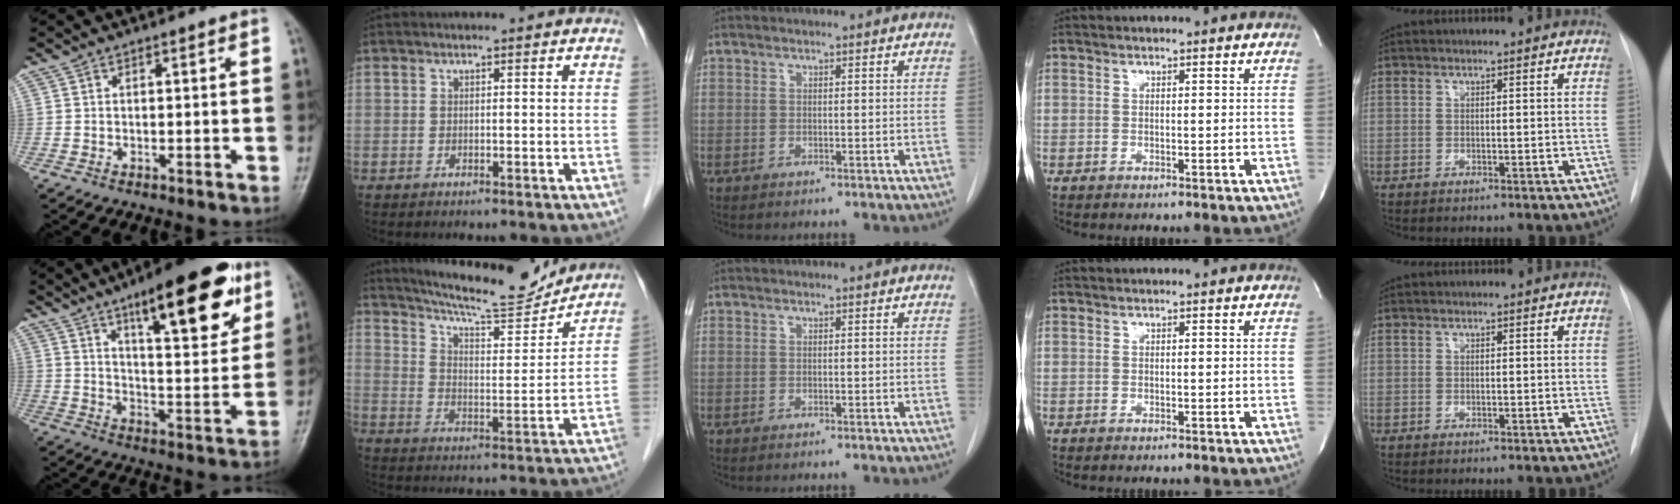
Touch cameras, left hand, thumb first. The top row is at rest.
{"thumb": {"total": 20.7, "force": [11.4, 6.5, 16.0], "torque": [-0.194, -0.044, 0.169]}, "index": {"total": 15.6, "force": [14.7, 1.5, 4.9], "torque": [-0.086, -0.008, 0.221]}}